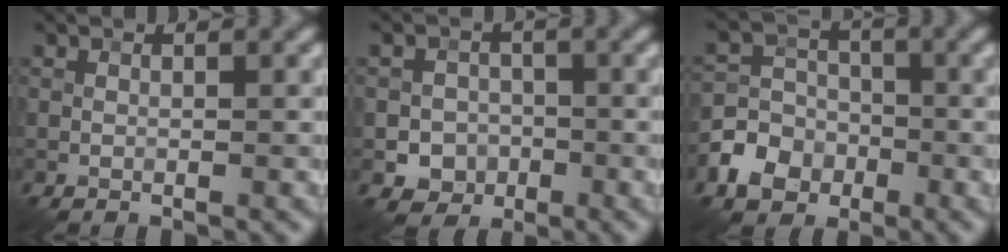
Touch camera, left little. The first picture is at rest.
{"total": 2.9, "force": [-1.0, 2.6, 0.8], "torque": [0.001, 0.002, -0.020]}
{"total": 5.0, "force": [-2.4, 4.0, 1.6], "torque": [-0.018, 0.002, -0.063]}